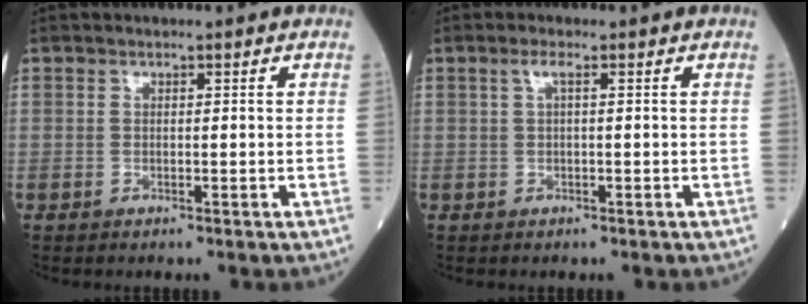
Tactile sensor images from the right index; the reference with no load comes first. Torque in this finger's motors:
{"motor_torque": [-0.01, 0.07, 0.11, 0.03]}